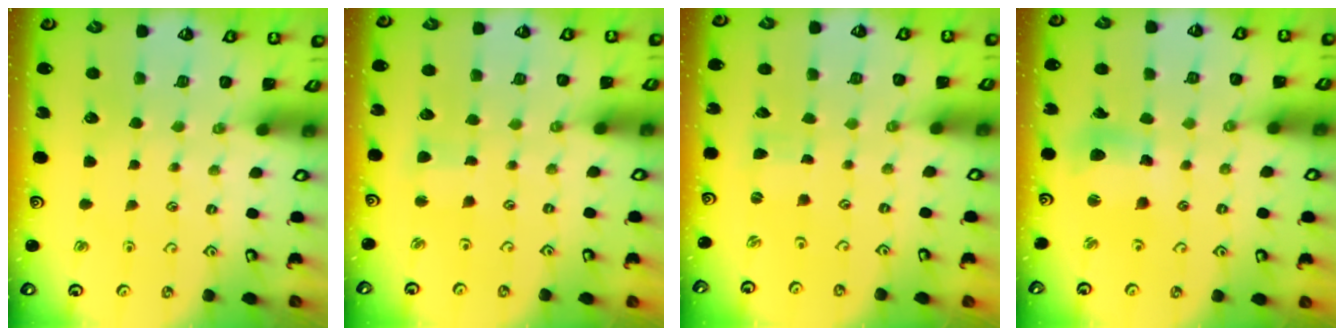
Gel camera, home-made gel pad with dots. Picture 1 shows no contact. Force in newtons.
{"total": 2.4, "press": 2.4, "slide": 0.4}
{"total": 0.0}
{"total": 10.8, "press": 10.8, "slide": 1.3}